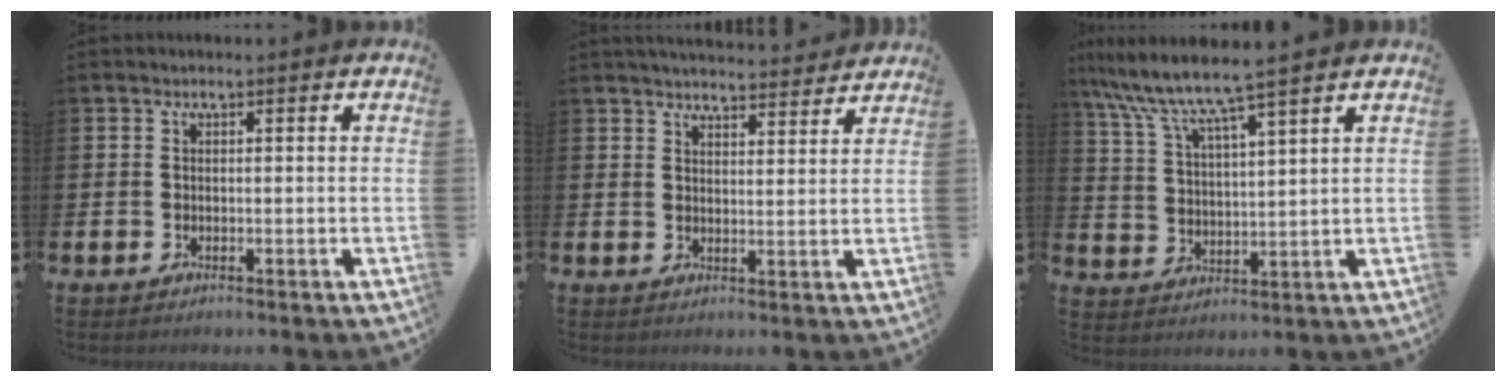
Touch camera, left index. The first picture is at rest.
{"total": 4.3, "force": [4.3, 0.3, 0.2], "torque": [0.001, -0.033, 0.075]}
{"total": 7.4, "force": [6.5, -0.1, 3.6], "torque": [-0.092, -0.038, 0.108]}